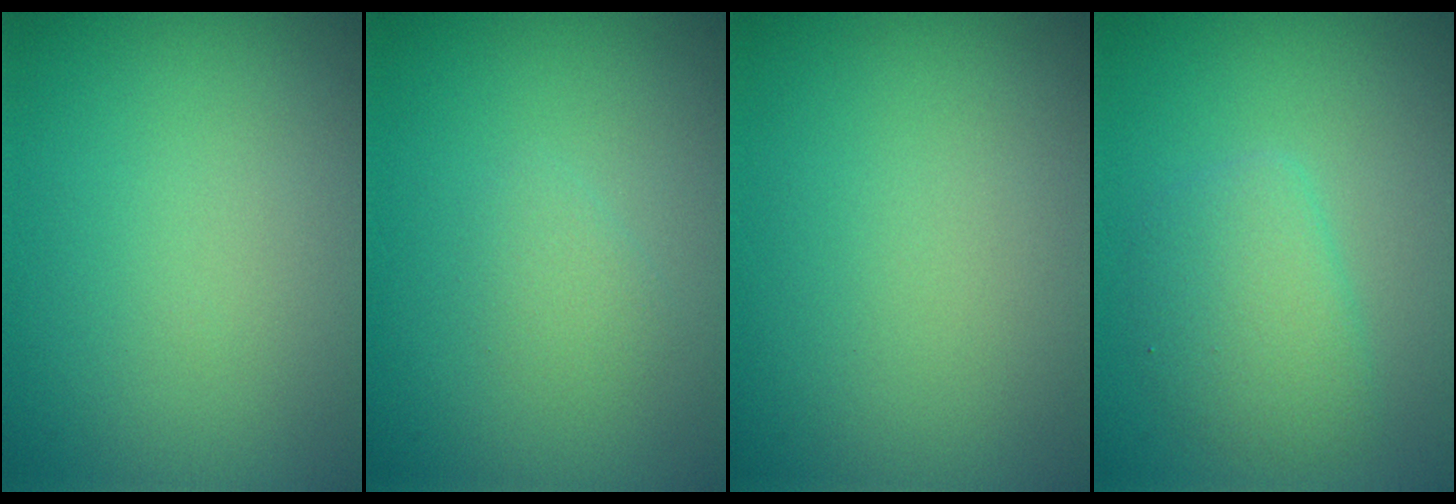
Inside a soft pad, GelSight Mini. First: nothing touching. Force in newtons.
{"total": 1.0, "press": 1.0, "slide": 0.0}
{"total": 0.0}
{"total": 2.9, "press": 2.9, "slide": 0.1}